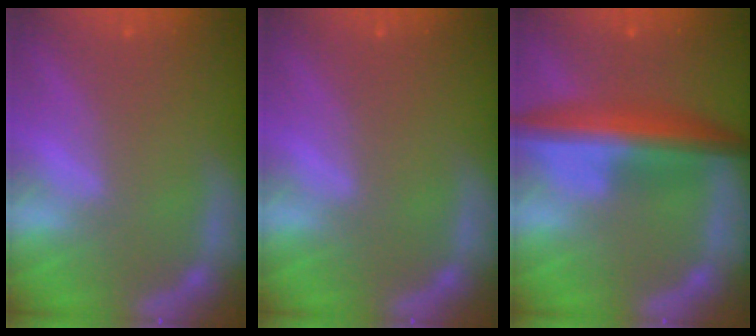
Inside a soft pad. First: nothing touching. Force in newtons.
{"total": 0.0}
{"total": 7.4}